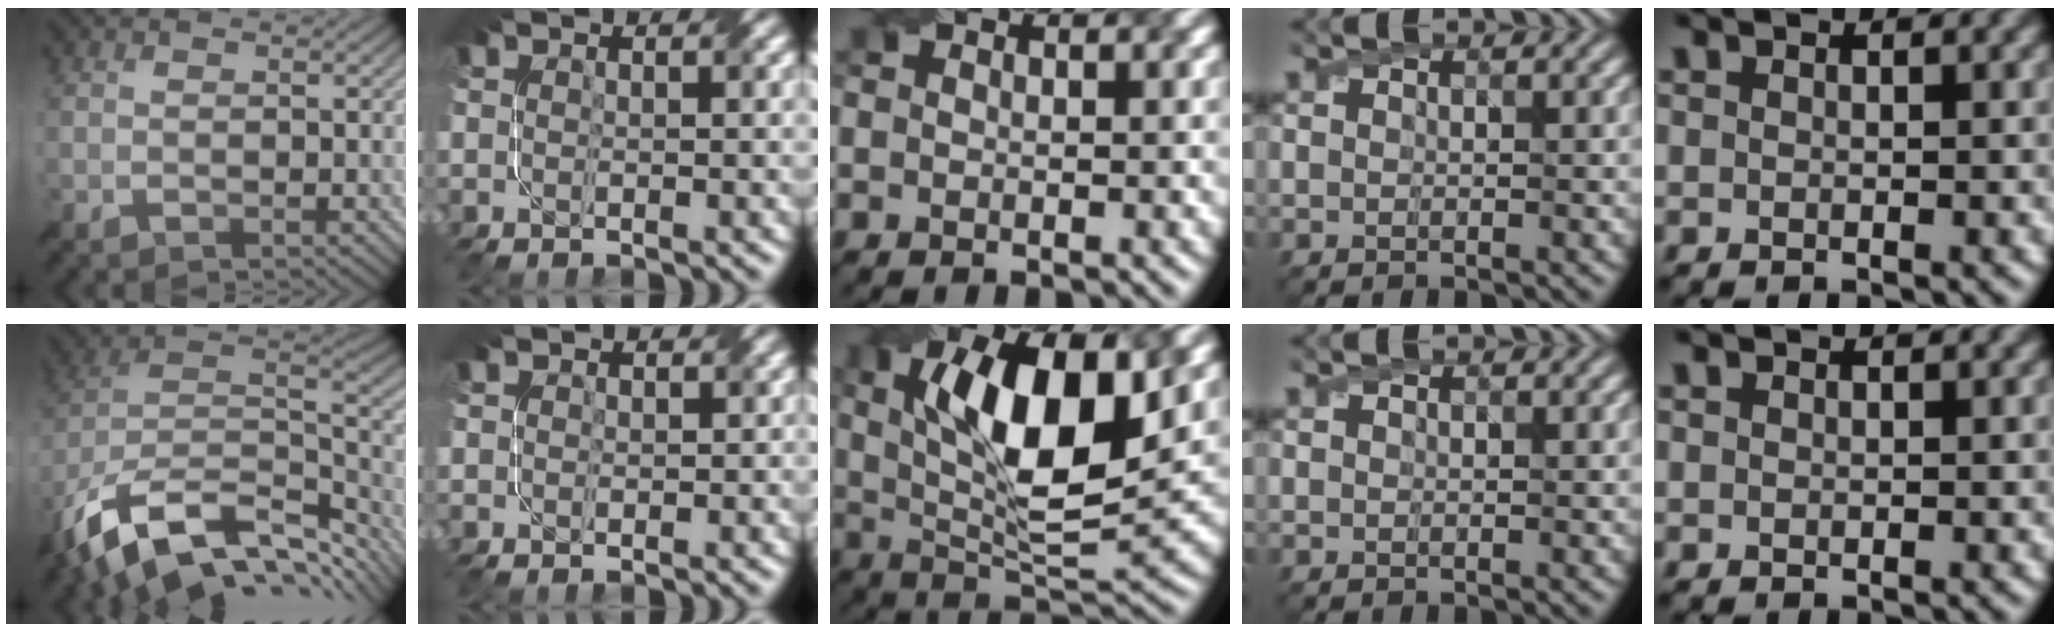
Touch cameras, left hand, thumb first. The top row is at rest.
{"thumb": {"total": 17.0, "force": [-9.4, 8.8, 11.2], "torque": [-0.261, -0.023, -0.151]}, "index": {"total": 0.8, "force": [0.2, 0.7, 0.2], "torque": [0.000, -0.004, -0.003]}, "middle": {"total": 12.1, "force": [3.0, 4.4, 10.9], "torque": [-0.171, 0.003, 0.049]}, "little": {"total": 0.5, "force": [-0.1, -0.3, -0.5], "torque": [0.003, 0.000, 0.004]}}